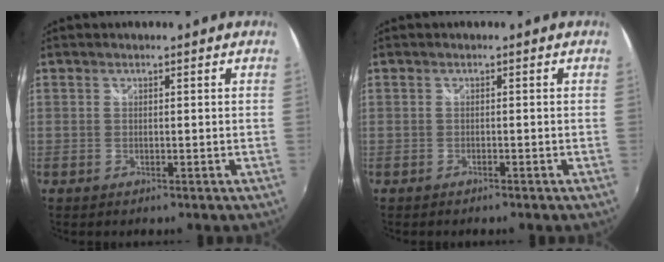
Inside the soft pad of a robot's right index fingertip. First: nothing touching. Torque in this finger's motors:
{"motor_torque": [0.15, -0.10, 0.03, 0.01]}